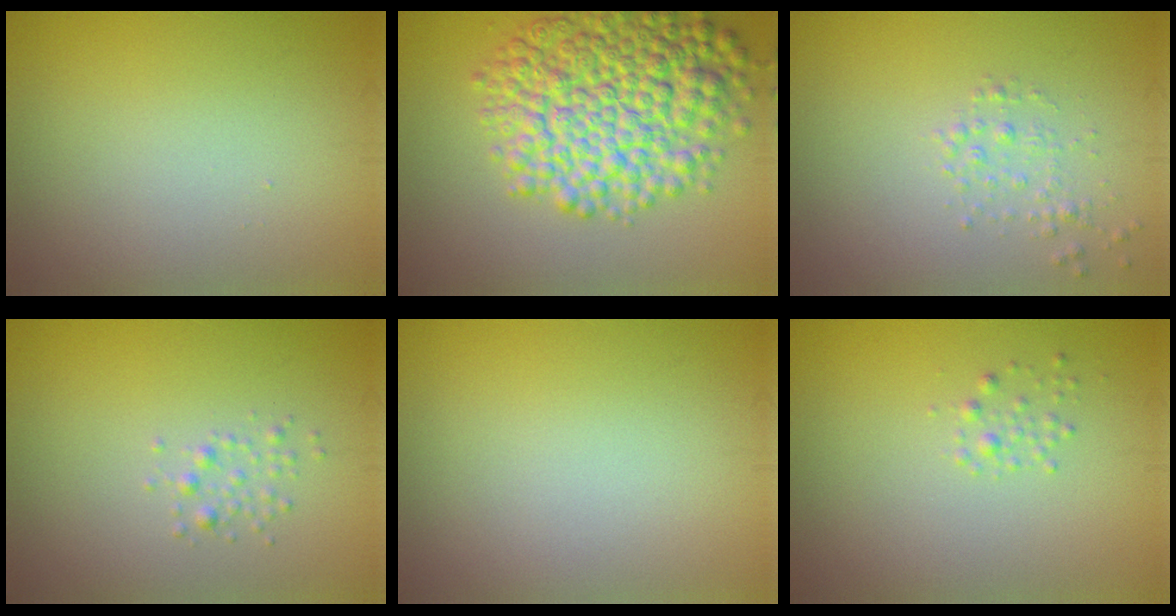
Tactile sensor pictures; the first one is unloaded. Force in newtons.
{"total": 9.7, "press": 9.7, "slide": 0.2}
{"total": 1.4, "press": 1.4, "slide": 0.1}
{"total": 1.2, "press": 1.2, "slide": 0.0}
{"total": 0.0}
{"total": 0.9, "press": 0.9, "slide": 0.1}